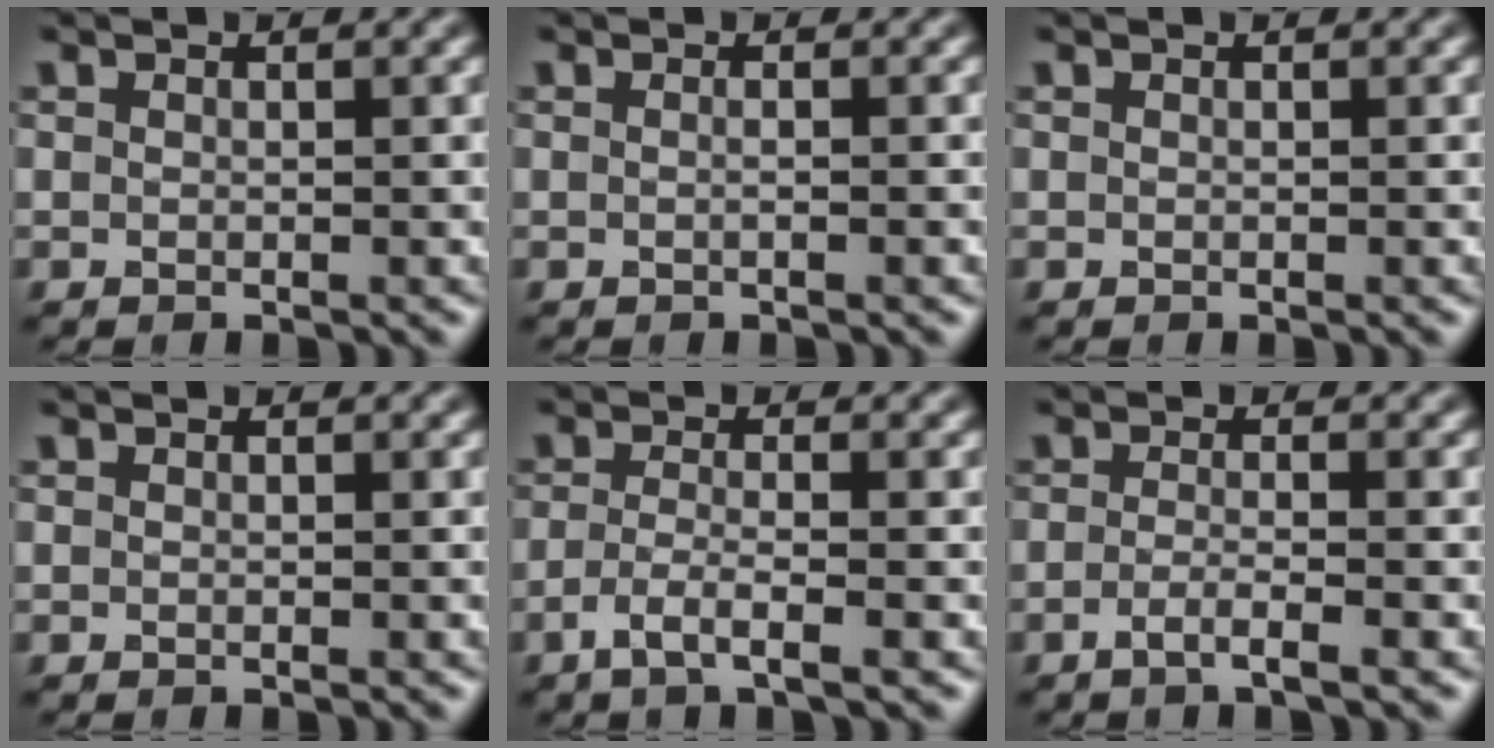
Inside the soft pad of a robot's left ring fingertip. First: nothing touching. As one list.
[{"total": 1.2, "force": [0.0, 0.4, 1.1], "torque": [-0.004, -0.006, -0.006]}, {"total": 0.0}, {"total": 0.0}, {"total": 2.5, "force": [-1.3, 0.5, 2.1], "torque": [-0.042, -0.001, -0.033]}, {"total": 2.1, "force": [-1.0, 0.5, 1.8], "torque": [-0.026, 0.001, -0.027]}]